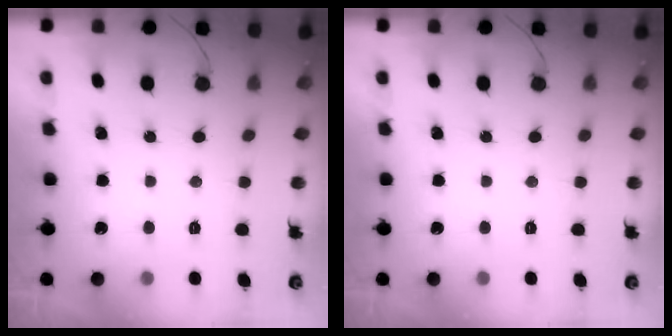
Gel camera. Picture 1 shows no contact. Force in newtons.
{"total": 0.0}